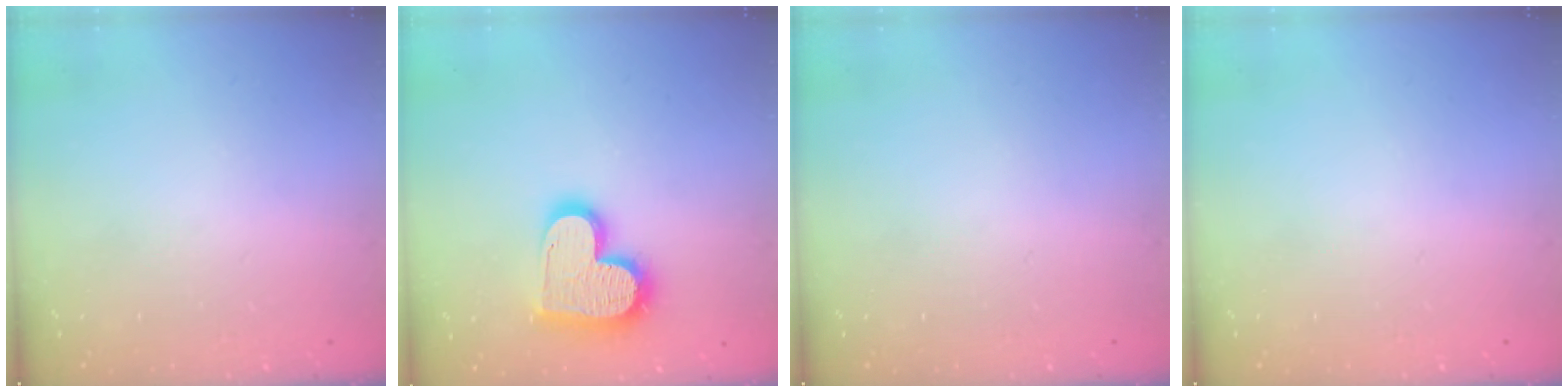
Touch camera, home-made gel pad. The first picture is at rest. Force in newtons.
{"total": 17.4, "press": 17.3, "slide": 1.3}
{"total": 0.0}
{"total": 0.0}